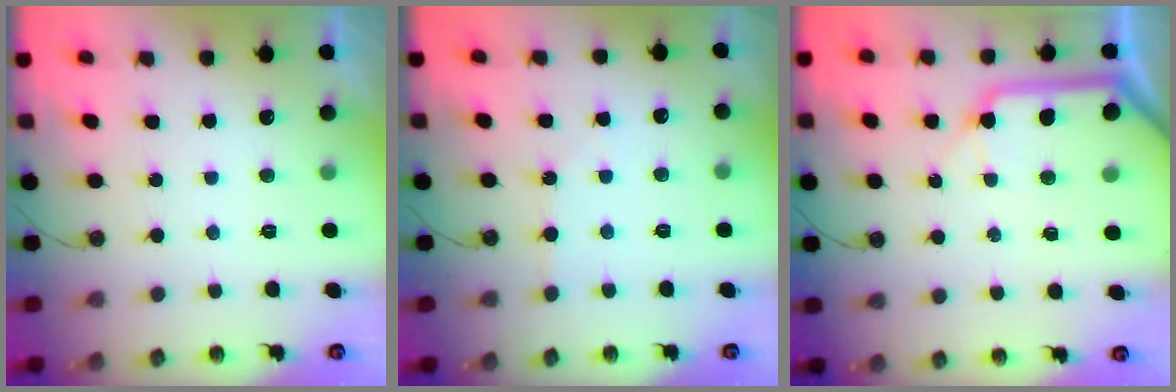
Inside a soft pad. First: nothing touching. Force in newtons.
{"total": 2.6, "press": 2.6, "slide": 0.3}
{"total": 12.1, "press": 12.0, "slide": 1.7}